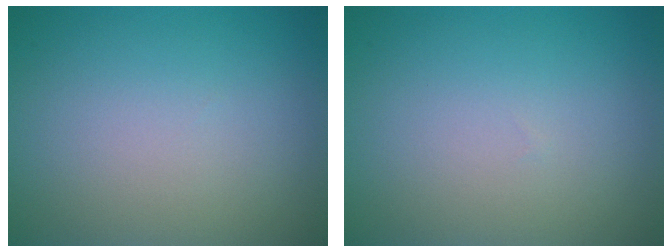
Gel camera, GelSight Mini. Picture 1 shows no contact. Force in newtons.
{"total": 0.0}